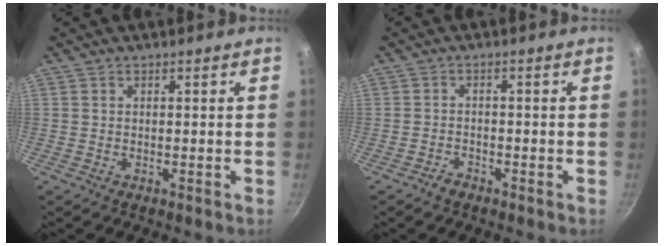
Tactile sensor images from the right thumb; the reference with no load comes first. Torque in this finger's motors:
{"motor_torque": [-0.20, 0.09, -0.27, 0.13, 0.02]}